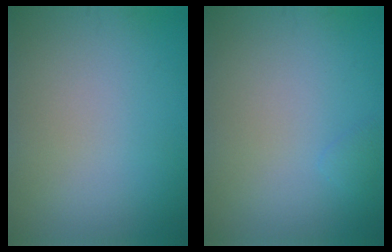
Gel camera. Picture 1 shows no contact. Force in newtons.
{"total": 0.6, "press": 0.6, "slide": 0.0}